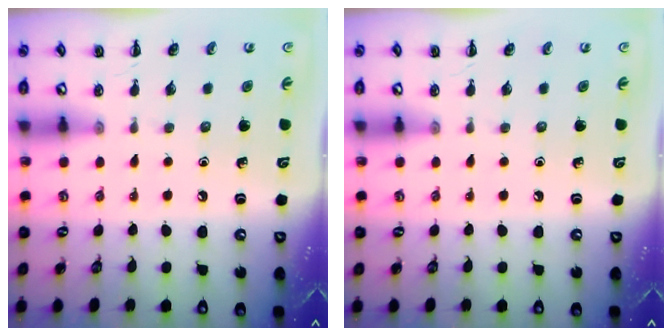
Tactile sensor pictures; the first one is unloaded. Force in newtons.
{"total": 0.0}